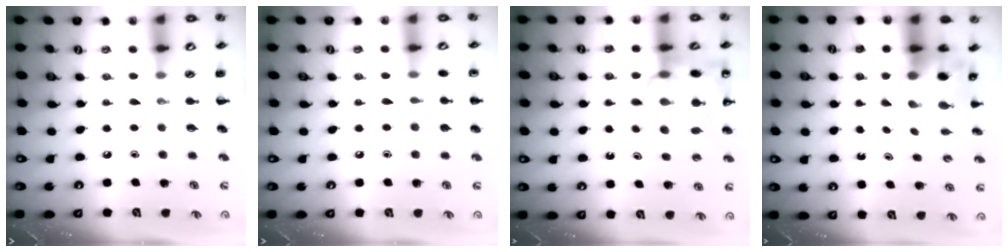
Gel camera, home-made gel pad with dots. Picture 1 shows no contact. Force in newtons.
{"total": 7.0, "press": 6.7, "slide": 2.0}
{"total": 21.4, "press": 21.0, "slide": 4.0}
{"total": 4.9, "press": 4.8, "slide": 0.8}